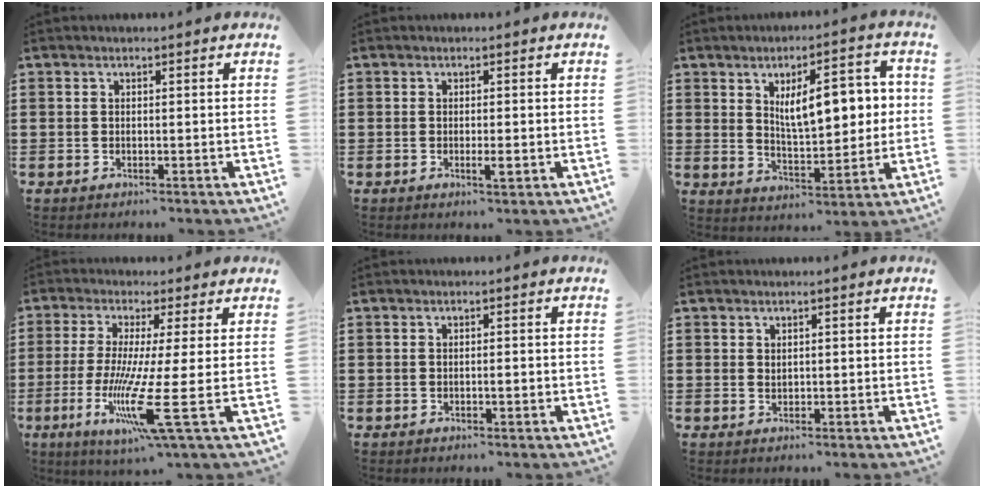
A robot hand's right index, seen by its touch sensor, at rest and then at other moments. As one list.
[{"total": 1.7, "force": [-0.6, 0.2, 1.6], "torque": [-0.035, -0.006, -0.012]}, {"total": 10.0, "force": [2.3, 4.3, 8.7], "torque": [-0.136, 0.000, 0.033]}, {"total": 11.4, "force": [-2.5, -0.8, 11.1], "torque": [-0.240, -0.033, -0.055]}, {"total": 1.2, "force": [-0.3, 0.2, 1.2], "torque": [-0.020, -0.002, -0.005]}, {"total": 0.7, "force": [0.4, 0.5, 0.4], "torque": [-0.009, 0.001, 0.007]}]